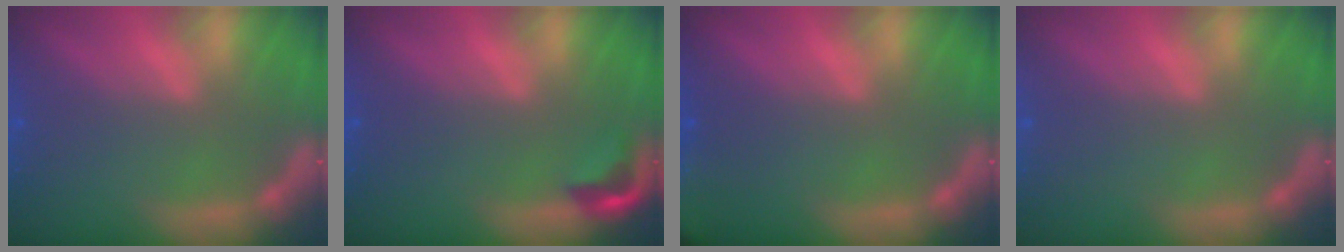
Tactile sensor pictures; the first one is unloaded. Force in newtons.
{"total": 2.4}
{"total": 5.4}
{"total": 0.0}